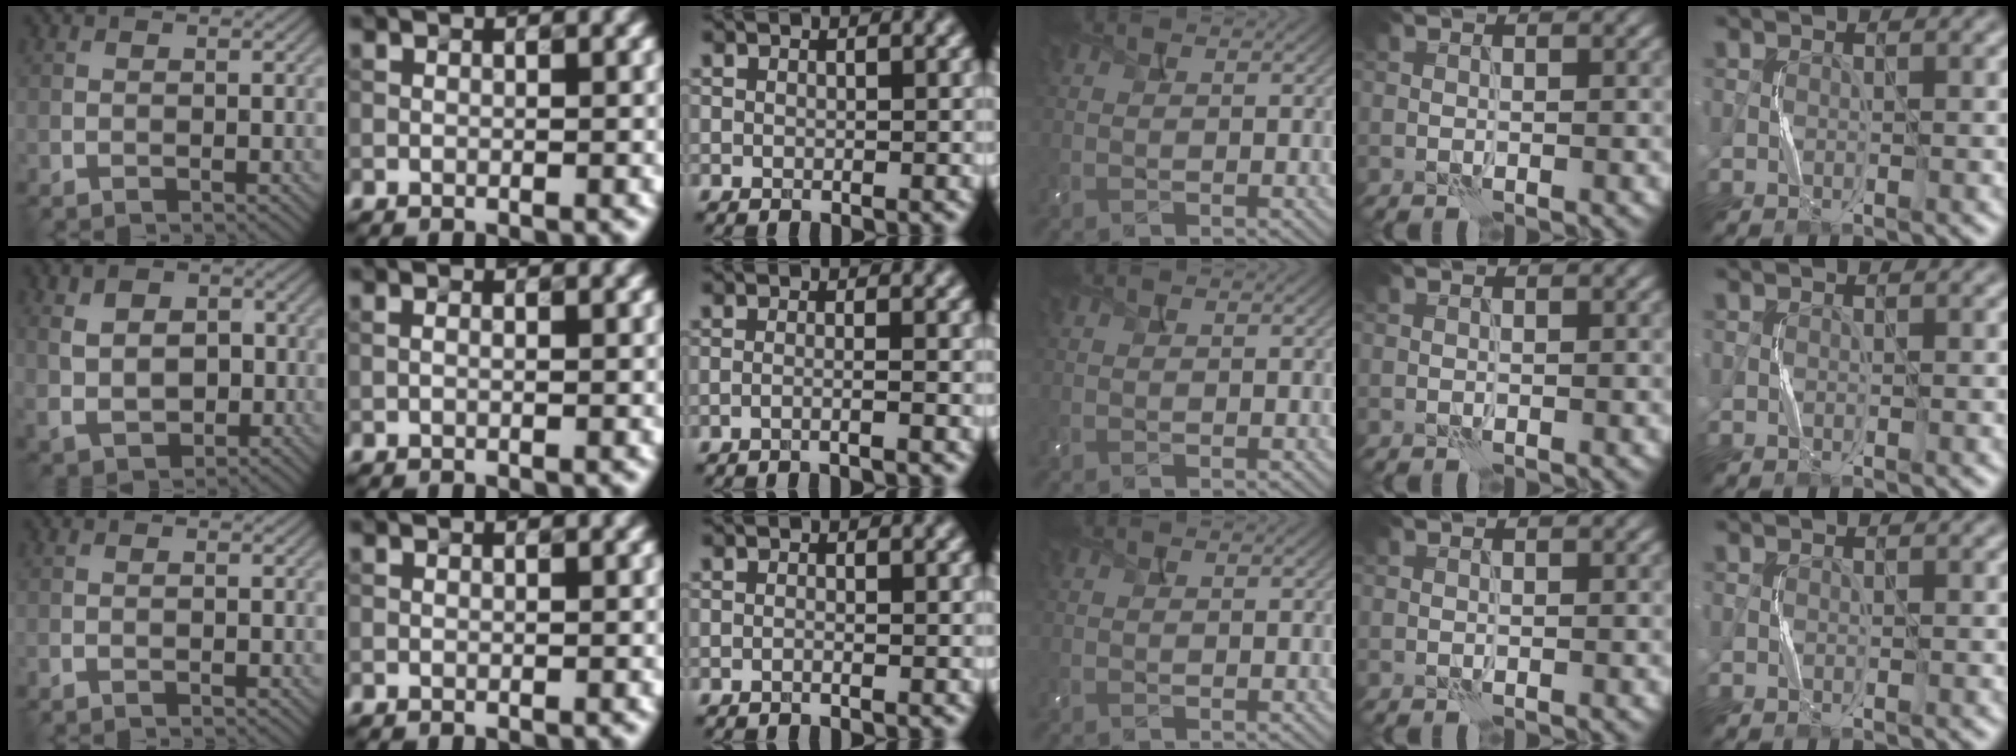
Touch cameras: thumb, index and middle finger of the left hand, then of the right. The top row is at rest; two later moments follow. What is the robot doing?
{"motion": "squeeze", "object": "bubble wrap"}